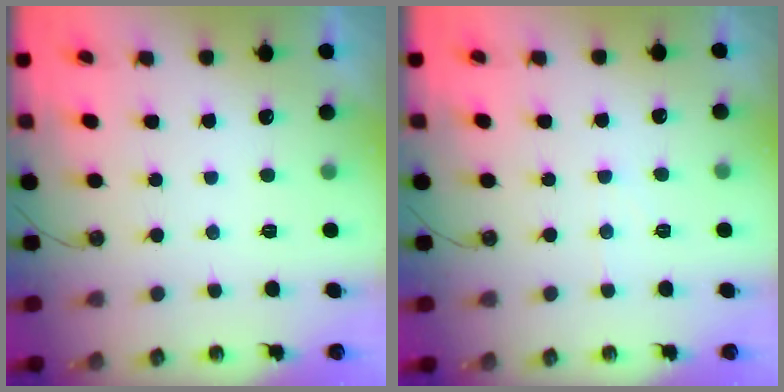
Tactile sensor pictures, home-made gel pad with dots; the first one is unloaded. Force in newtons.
{"total": 4.4, "press": 4.4, "slide": 0.7}